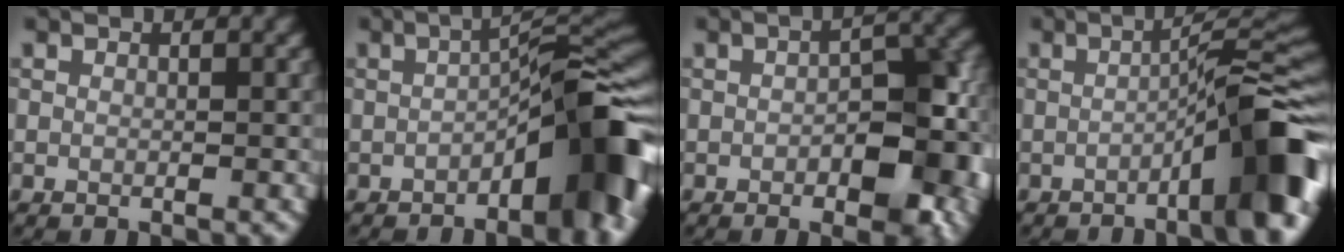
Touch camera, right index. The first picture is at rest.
{"total": 9.7, "force": [-3.4, 2.3, 8.8], "torque": [-0.103, 0.022, -0.059]}
{"total": 8.7, "force": [-2.3, 4.2, 7.3], "torque": [-0.083, 0.006, -0.034]}
{"total": 10.0, "force": [-4.1, 1.7, 8.9], "torque": [-0.104, 0.026, -0.066]}